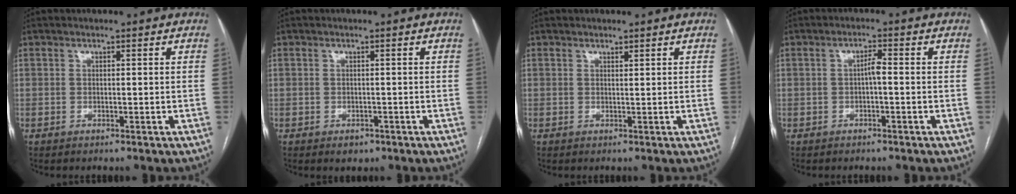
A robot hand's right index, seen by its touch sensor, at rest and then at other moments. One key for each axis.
{"total": 1.7, "fx": -1.0, "fy": 1.2, "fz": 0.7, "tx": -0.007, "ty": 0.002, "tz": -0.005}
{"total": 0.5, "fx": 0.5, "fy": 0.1, "fz": 0.2, "tx": -0.007, "ty": -0.003, "tz": 0.009}
{"total": 2.0, "fx": -0.3, "fy": 0.3, "fz": 1.9, "tx": -0.032, "ty": 0.005, "tz": -0.005}